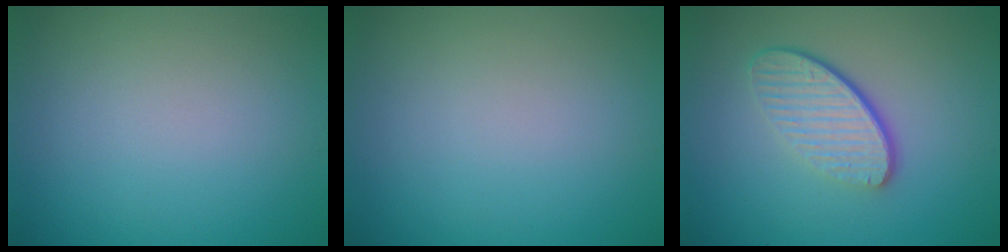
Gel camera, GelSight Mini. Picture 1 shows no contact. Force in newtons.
{"total": 0.0}
{"total": 4.6, "press": 3.1, "slide": 3.4}